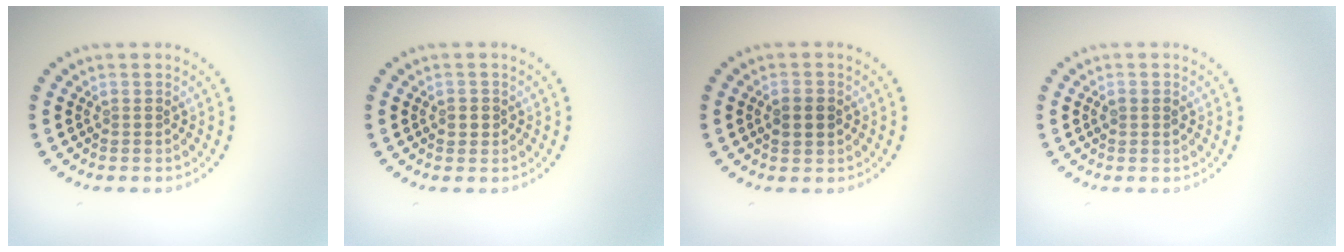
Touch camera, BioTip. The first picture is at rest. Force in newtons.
{"total": 1.1, "press": 1.0, "slide": 0.3}
{"total": 2.1, "press": 2.1, "slide": 0.1}
{"total": 0.9, "press": 0.9, "slide": 0.1}